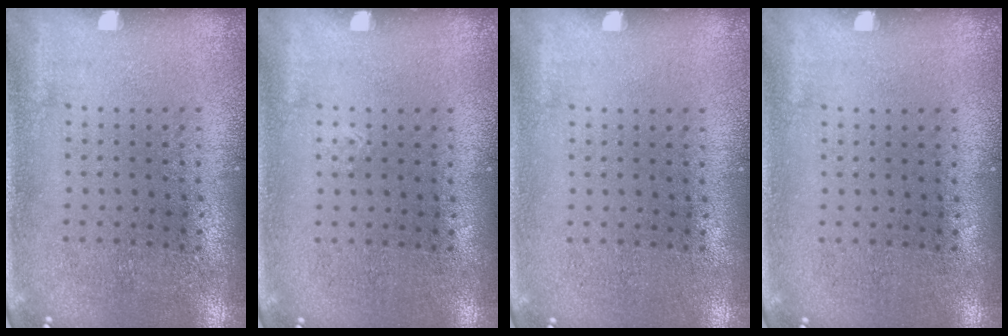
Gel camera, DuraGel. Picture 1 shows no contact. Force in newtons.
{"total": 0.0}
{"total": 0.0}
{"total": 0.0}